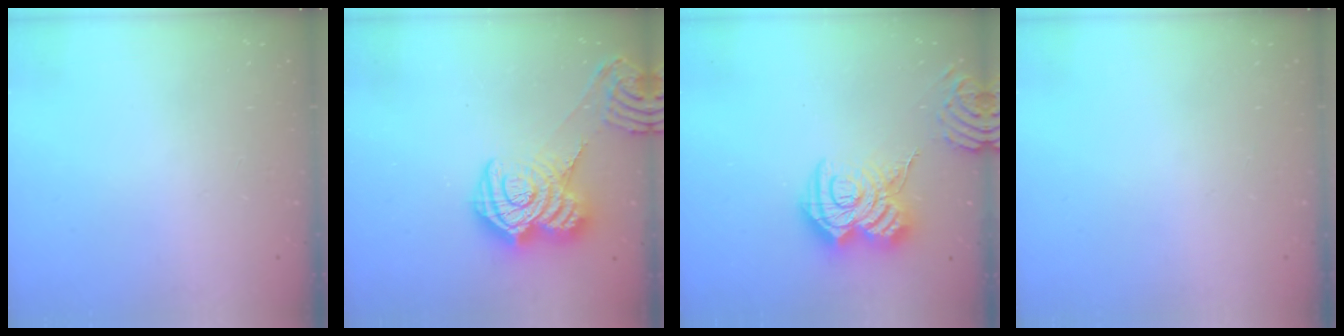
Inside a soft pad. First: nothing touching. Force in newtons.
{"total": 16.2, "press": 16.2, "slide": 1.1}
{"total": 16.3, "press": 16.2, "slide": 1.5}
{"total": 0.0}